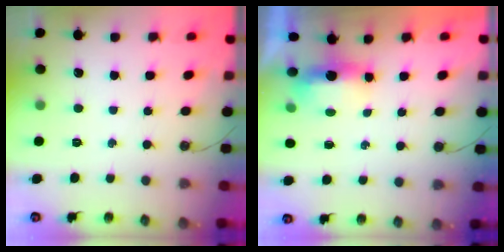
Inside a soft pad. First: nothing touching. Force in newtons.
{"total": 5.8, "press": 5.7, "slide": 1.0}